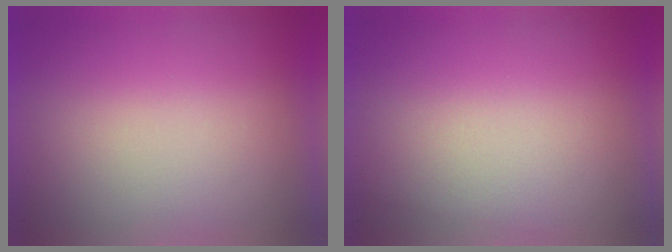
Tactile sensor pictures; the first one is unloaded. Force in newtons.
{"total": 1.1}